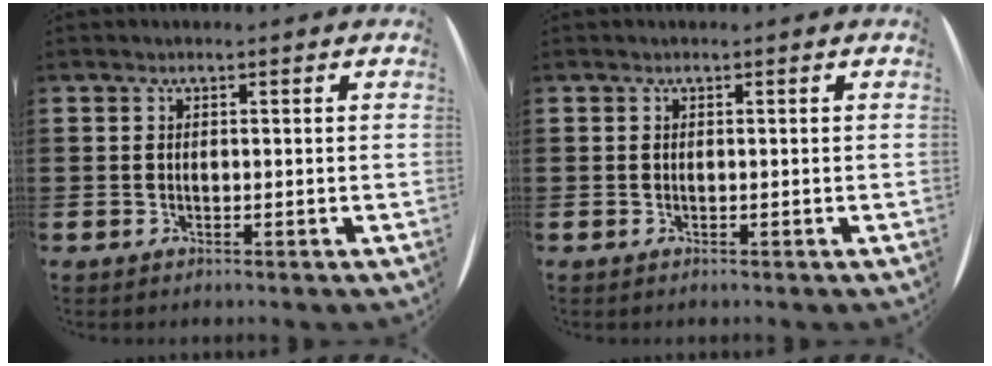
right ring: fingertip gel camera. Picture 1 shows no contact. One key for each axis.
{"total": 0.0}